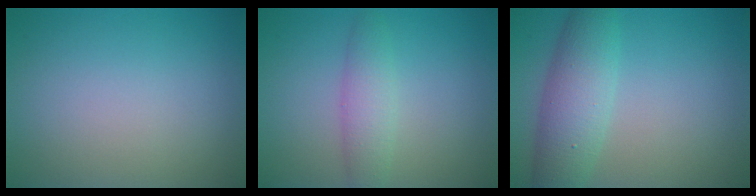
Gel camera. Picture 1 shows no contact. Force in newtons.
{"total": 2.7, "press": 2.7, "slide": 0.1}
{"total": 5.3, "press": 5.3, "slide": 0.1}